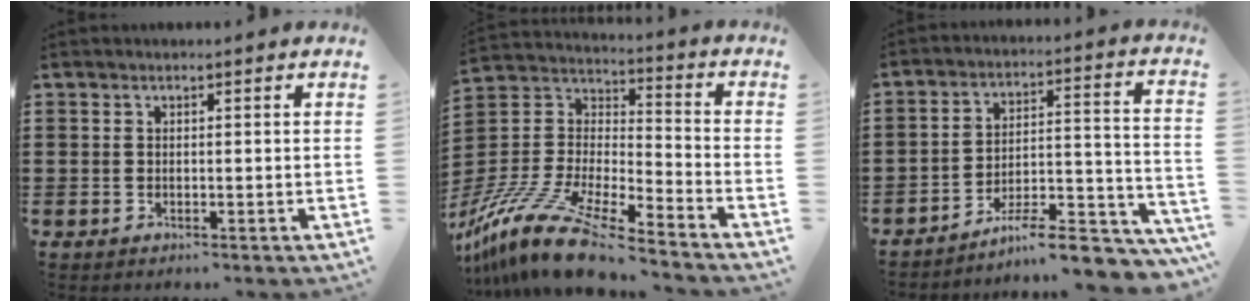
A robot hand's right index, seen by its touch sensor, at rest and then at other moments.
{"total": 14.9, "force": [-12.7, 2.1, 7.5], "torque": [-0.172, 0.025, -0.252]}
{"total": 9.4, "force": [-7.9, 1.7, 4.8], "torque": [-0.059, 0.022, -0.146]}